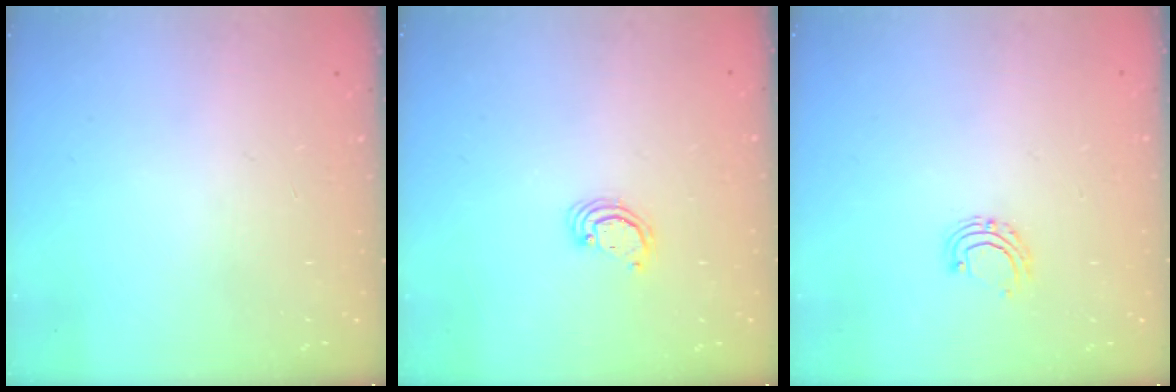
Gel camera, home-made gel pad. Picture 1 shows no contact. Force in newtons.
{"total": 2.3, "press": 2.3, "slide": 0.2}
{"total": 5.2, "press": 5.2, "slide": 0.6}